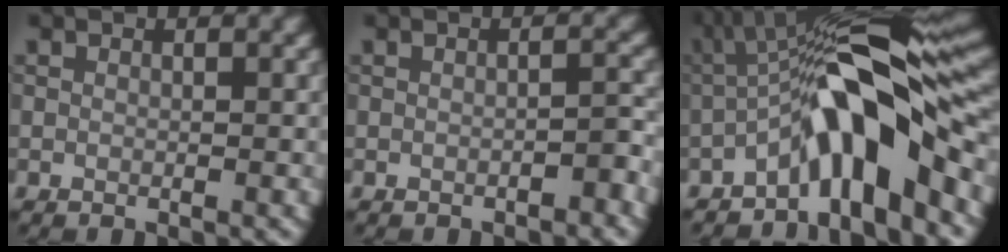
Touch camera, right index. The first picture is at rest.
{"total": 1.4, "force": [-0.9, 0.2, 1.0], "torque": [-0.014, 0.007, -0.014]}
{"total": 10.0, "force": [-3.5, 2.5, 9.0], "torque": [-0.135, 0.020, -0.072]}